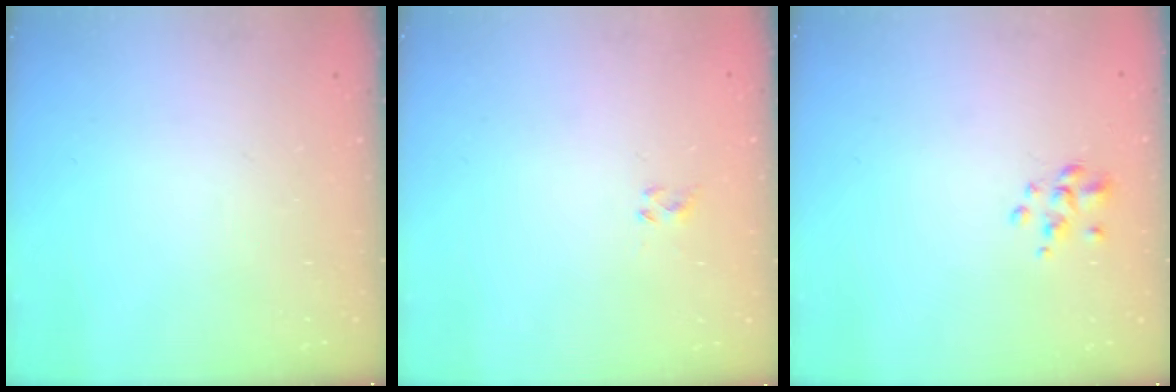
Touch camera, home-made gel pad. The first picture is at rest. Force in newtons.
{"total": 2.2, "press": 2.1, "slide": 0.7}
{"total": 2.7, "press": 2.5, "slide": 0.9}